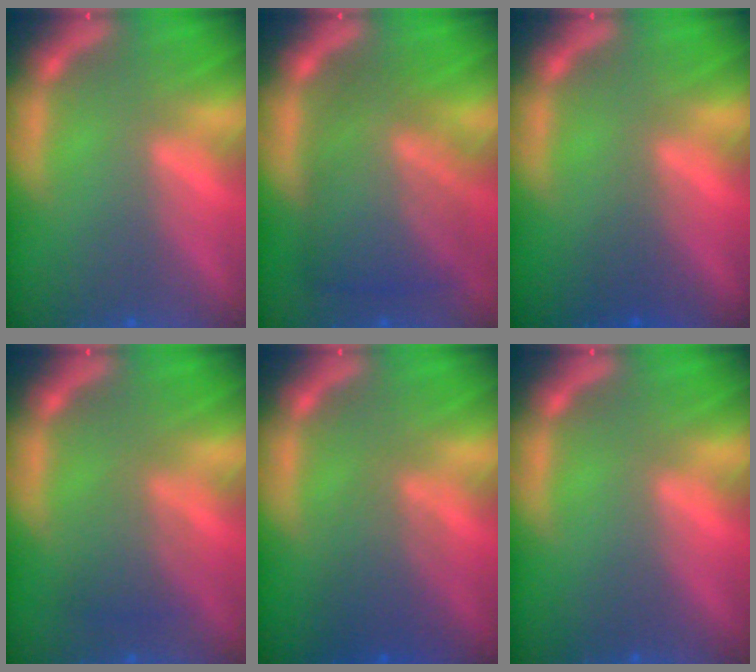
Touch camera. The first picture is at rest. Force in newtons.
{"total": 8.1}
{"total": 1.5}
{"total": 2.5}
{"total": 3.6}
{"total": 0.0}